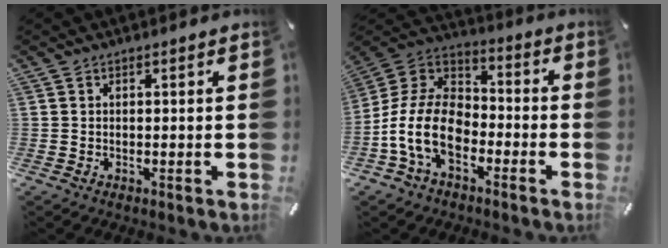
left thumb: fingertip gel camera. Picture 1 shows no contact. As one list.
[{"total": 14.4, "force": [-6.7, 8.9, 9.1], "torque": [-0.209, 0.018, -0.131]}]